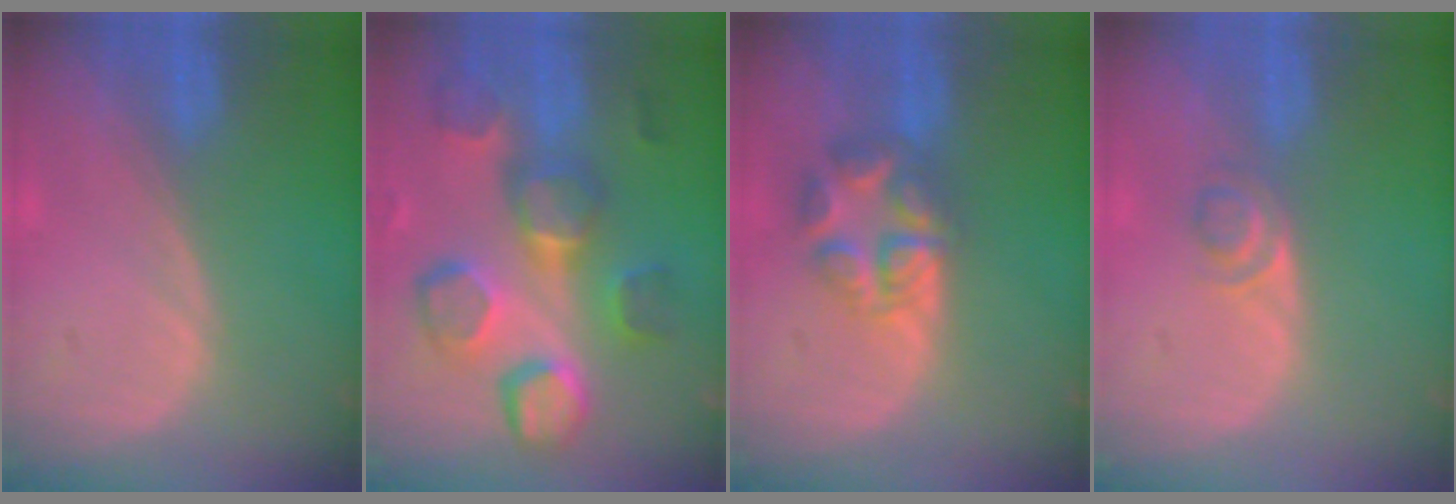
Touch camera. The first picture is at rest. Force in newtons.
{"total": 11.3, "press": 10.8, "slide": 3.2}
{"total": 6.3, "press": 6.3, "slide": 0.2}
{"total": 2.5, "press": 2.4, "slide": 0.8}